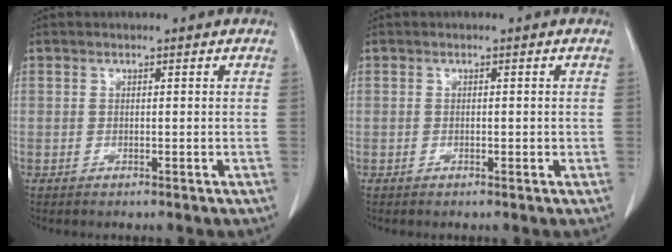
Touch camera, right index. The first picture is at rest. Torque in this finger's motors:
{"motor_torque": [-0.44, 0.57, -0.02, 0.00]}